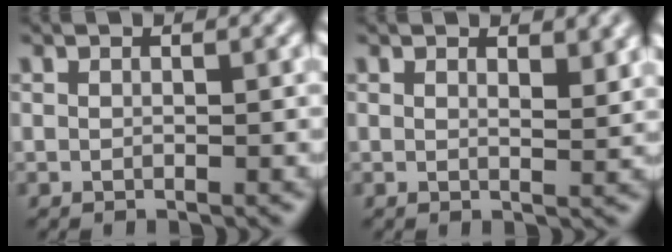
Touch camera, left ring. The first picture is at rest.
{"total": 2.3, "force": [1.5, 0.8, 1.5], "torque": [-0.020, -0.004, 0.027]}